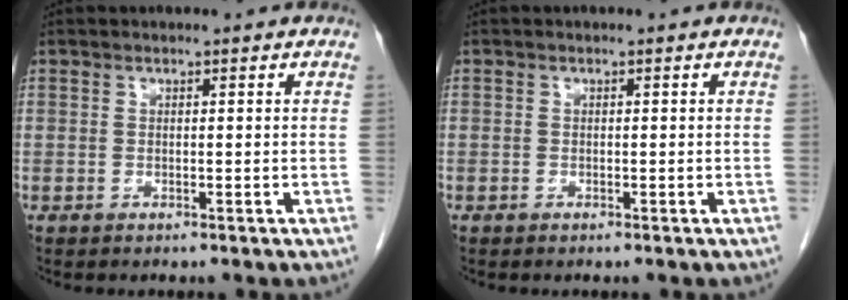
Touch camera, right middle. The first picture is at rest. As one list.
[{"total": 0.0}]